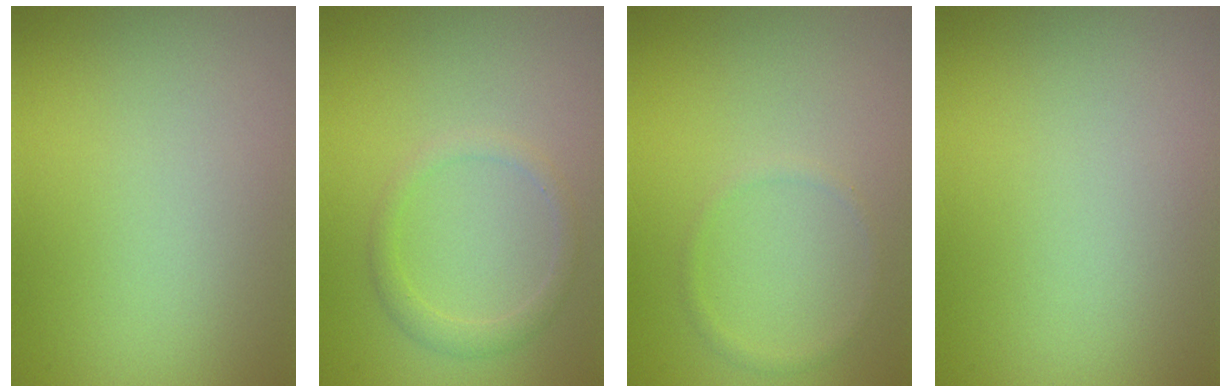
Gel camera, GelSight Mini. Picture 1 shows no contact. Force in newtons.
{"total": 1.7, "press": 1.7, "slide": 0.1}
{"total": 0.8, "press": 0.8, "slide": 0.1}
{"total": 0.0}